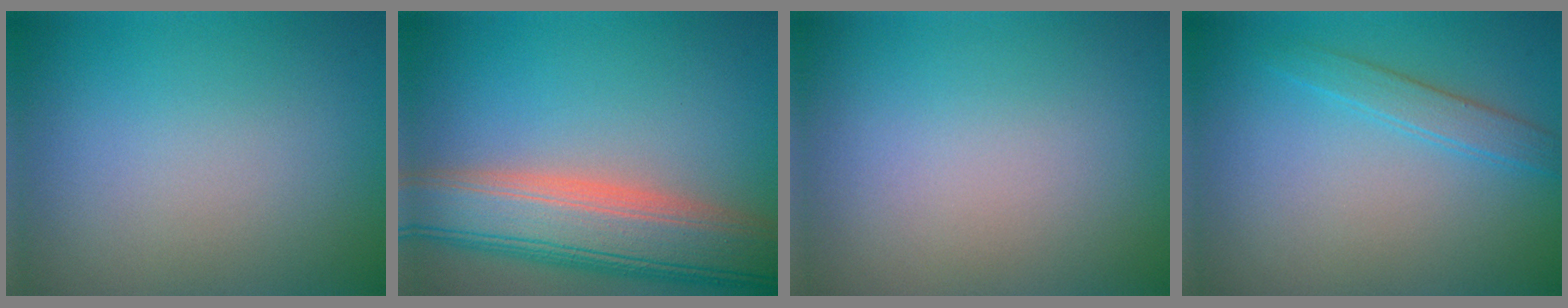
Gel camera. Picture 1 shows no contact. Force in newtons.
{"total": 9.3, "press": 9.3, "slide": 0.7}
{"total": 0.0}
{"total": 1.9, "press": 1.9, "slide": 0.1}